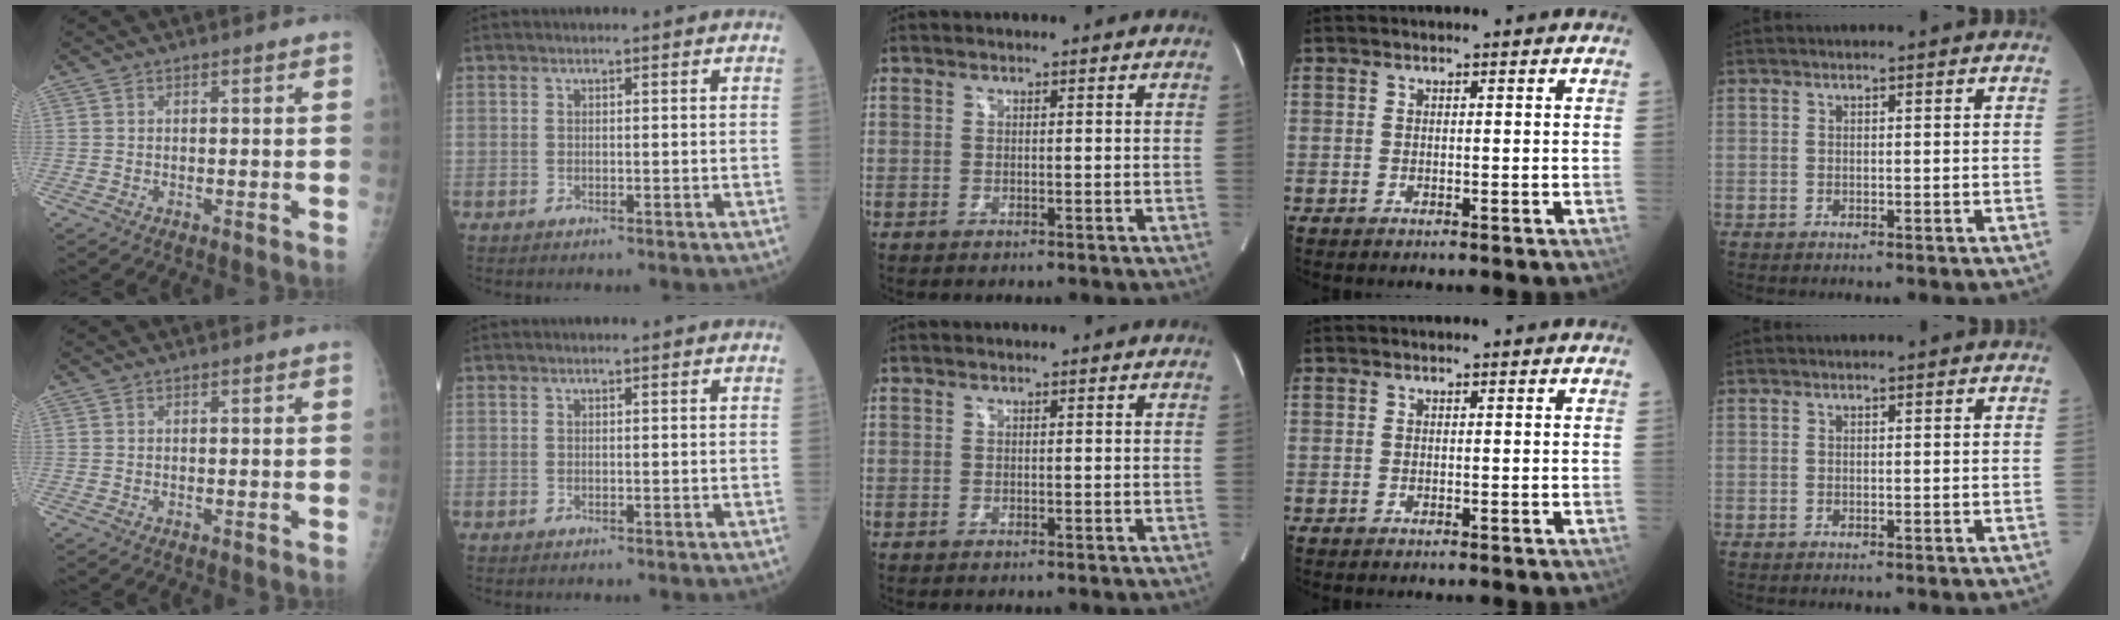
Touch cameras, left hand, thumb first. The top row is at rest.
{}